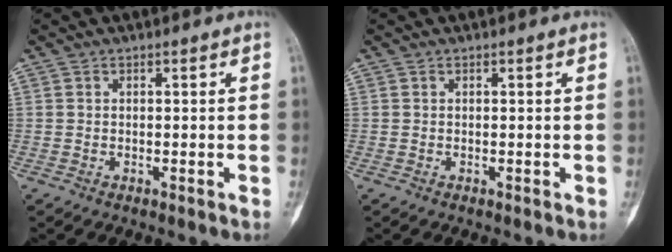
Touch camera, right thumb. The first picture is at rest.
{"total": 0.0}